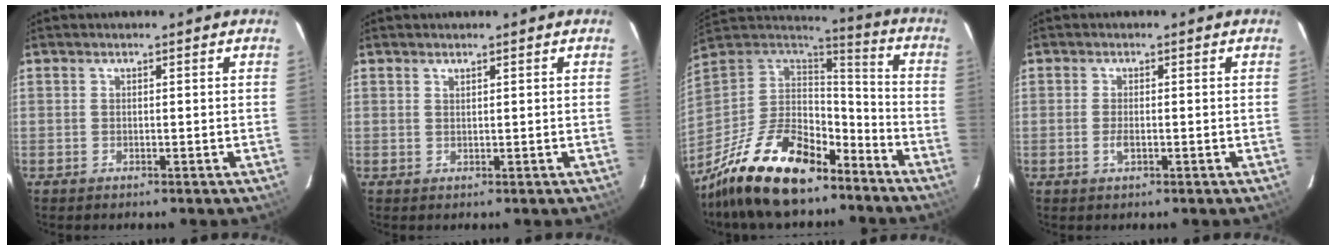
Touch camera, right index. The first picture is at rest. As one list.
[{"total": 0.6, "force": [0.5, 0.1, 0.2], "torque": [-0.002, 0.001, 0.011]}, {"total": 24.4, "force": [-16.7, 10.8, 14.2], "torque": [-0.292, -0.011, -0.273]}, {"total": 1.8, "force": [-0.6, 0.7, 1.5], "torque": [-0.033, -0.002, -0.011]}]